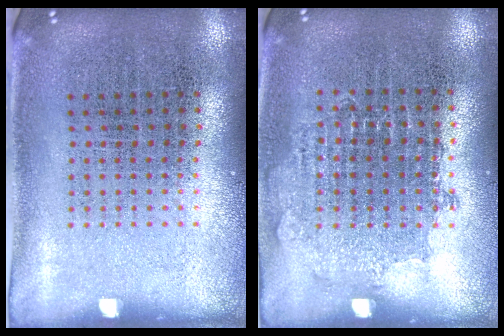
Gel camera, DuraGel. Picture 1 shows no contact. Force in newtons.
{"total": 0.8, "press": 0.8, "slide": 0.3}